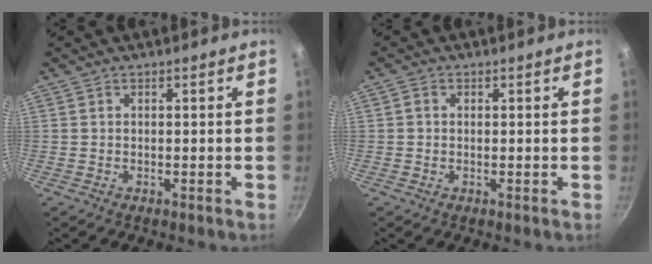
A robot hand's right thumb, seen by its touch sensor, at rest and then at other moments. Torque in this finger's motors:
{"motor_torque": [0.39, -0.36, -0.33, 0.04, 0.07]}